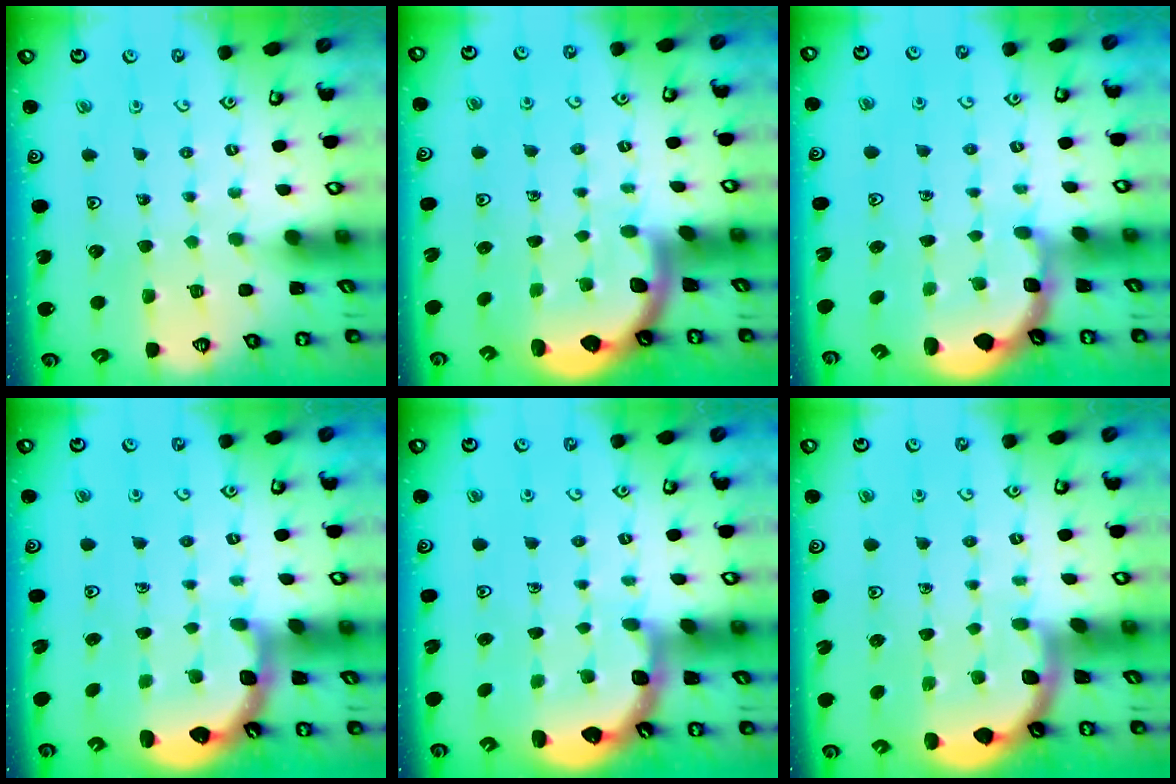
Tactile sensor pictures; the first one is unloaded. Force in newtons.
{"total": 1.9, "press": 1.8, "slide": 0.3}
{"total": 2.4, "press": 2.0, "slide": 1.3}
{"total": 2.5, "press": 2.1, "slide": 1.3}
{"total": 2.5, "press": 2.1, "slide": 1.3}
{"total": 1.8, "press": 1.8, "slide": 0.0}